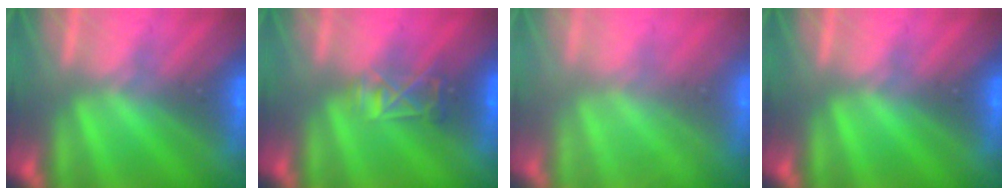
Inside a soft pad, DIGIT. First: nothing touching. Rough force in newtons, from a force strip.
{"total": 2.9}
{"total": 9.8}
{"total": 0.0}